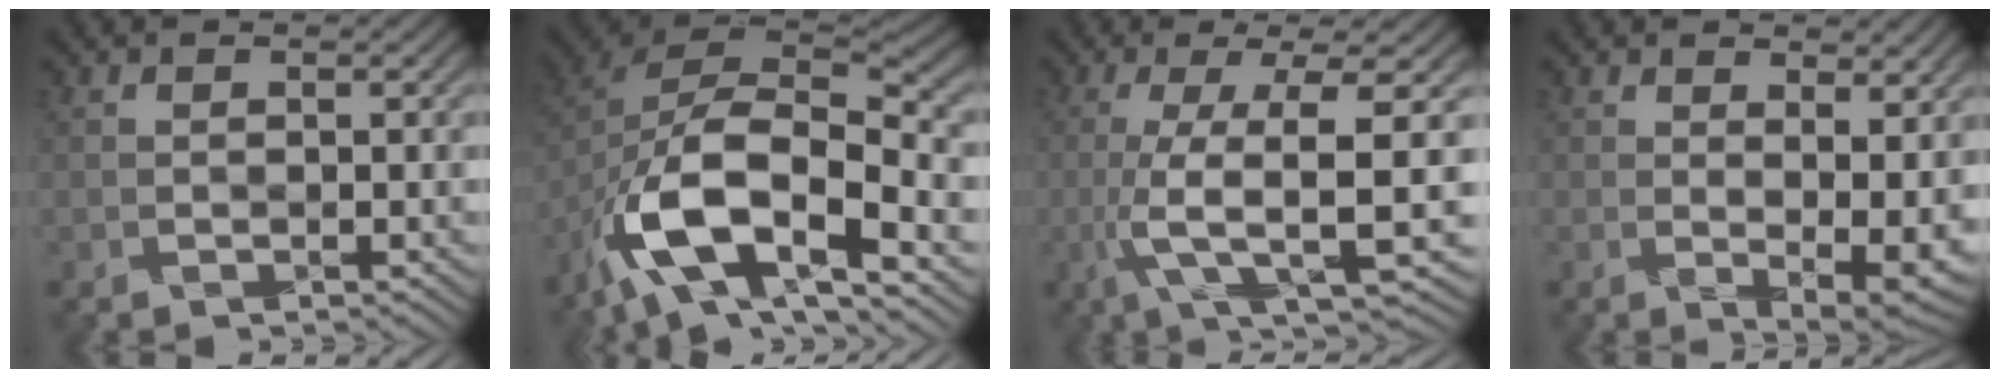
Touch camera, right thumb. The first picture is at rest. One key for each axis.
{"total": 14.2, "fx": -7.3, "fy": 5.9, "fz": 10.7, "tx": -0.213, "ty": -0.009, "tz": -0.155}
{"total": 9.7, "fx": -2.0, "fy": 1.7, "fz": 9.3, "tx": -0.158, "ty": 0.010, "tz": -0.036}
{"total": 6.7, "fx": 2.5, "fy": 2.5, "fz": 5.7, "tx": -0.084, "ty": -0.010, "tz": 0.046}